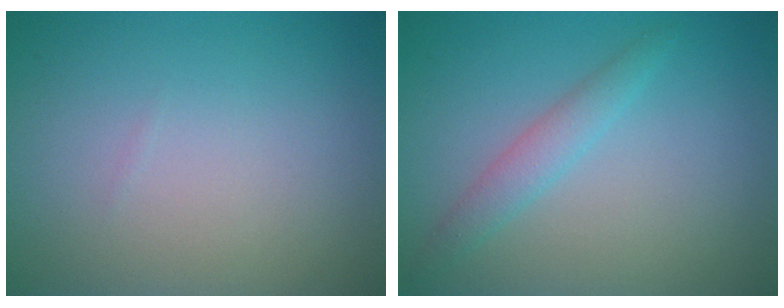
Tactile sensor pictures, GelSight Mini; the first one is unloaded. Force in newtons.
{"total": 1.9, "press": 1.9, "slide": 0.1}